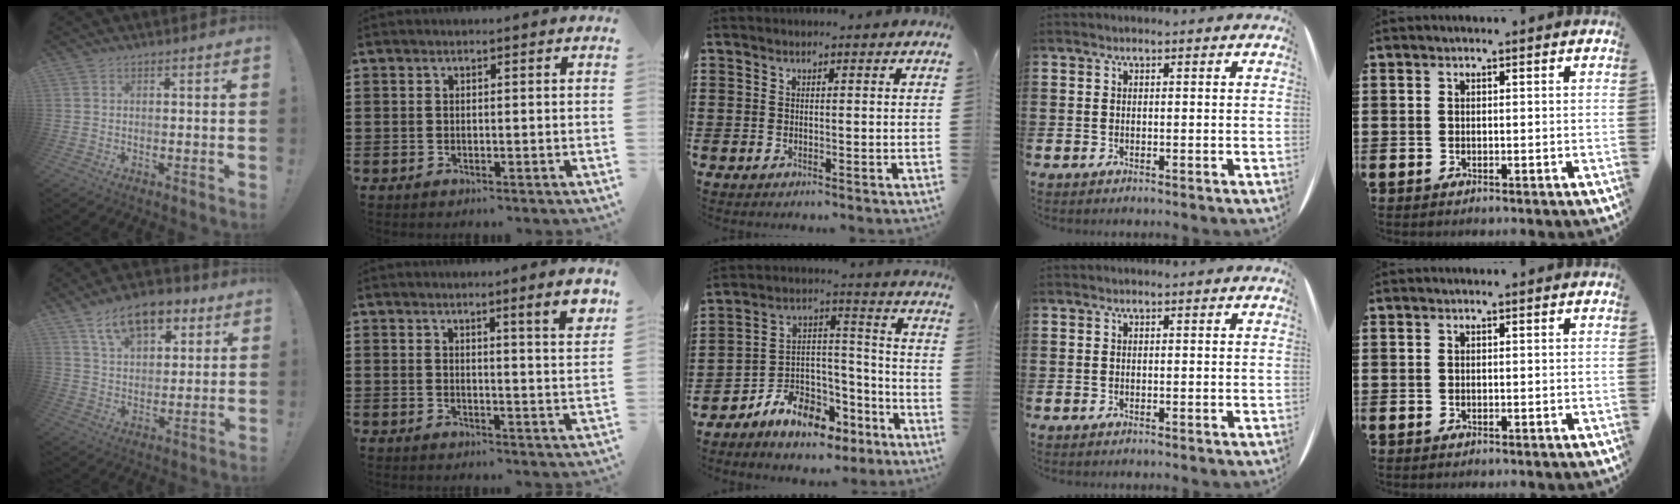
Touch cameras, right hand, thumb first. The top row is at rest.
{"thumb": {"total": 15.0, "force": [9.0, 8.3, 8.6], "torque": [-0.131, -0.041, 0.164]}, "index": {"total": 4.5, "force": [2.8, -0.2, 3.5], "torque": [-0.050, -0.014, 0.041]}, "middle": {"total": 8.5, "force": [-7.1, 4.0, 2.1], "torque": [-0.047, 0.019, -0.132]}}